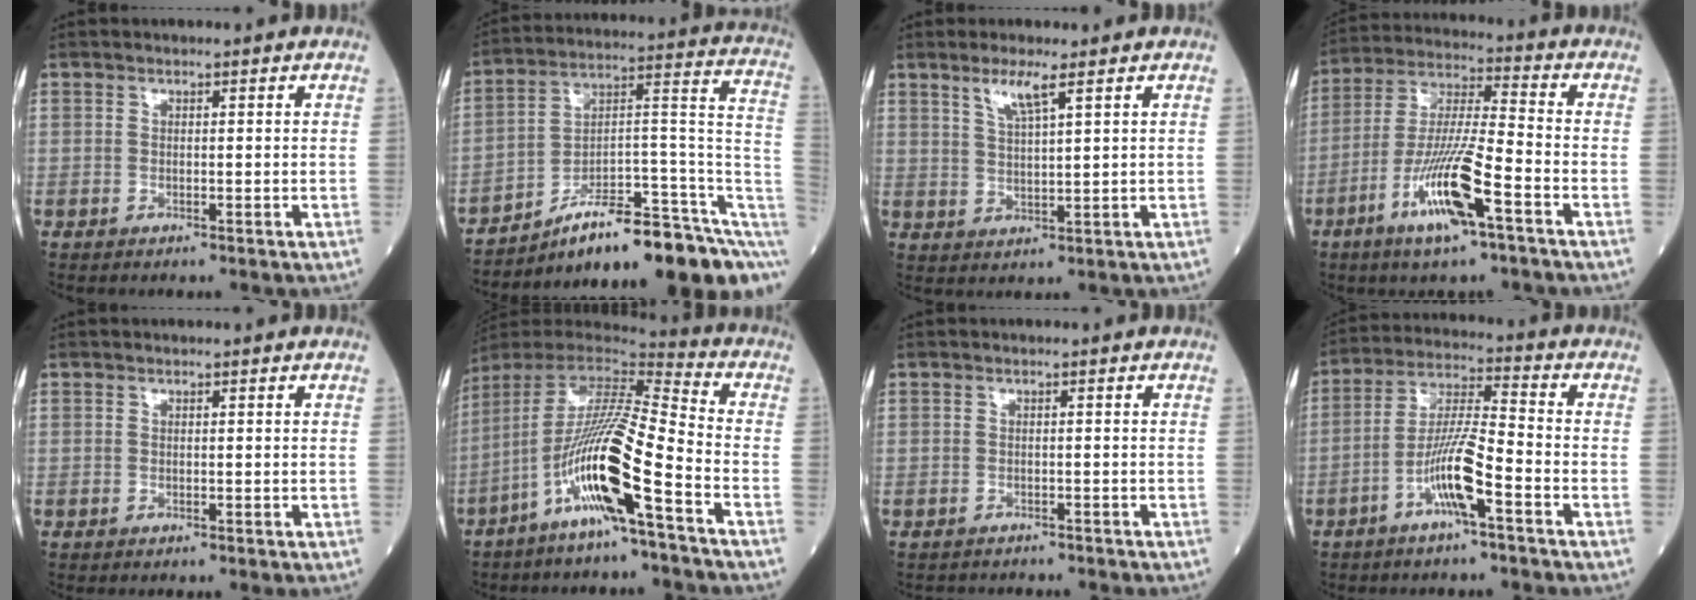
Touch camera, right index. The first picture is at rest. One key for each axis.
{"total": 18.9, "fx": -11.4, "fy": 3.0, "fz": 14.8, "tx": -0.149, "ty": 0.063, "tz": -0.173}
{"total": 4.2, "fx": 2.6, "fy": 0.0, "fz": 3.3, "tx": -0.067, "ty": -0.003, "tz": 0.053}
{"total": 13.2, "fx": -6.3, "fy": 1.1, "fz": 11.5, "tx": -0.228, "ty": -0.012, "tz": -0.118}
{"total": 0.0}
{"total": 15.9, "fx": -7.2, "fy": -0.1, "fz": 14.1, "tx": -0.279, "ty": -0.015, "tz": -0.143}
{"total": 1.4, "fx": -1.3, "fy": 0.7, "fz": 0.1, "tx": -0.009, "ty": 0.002, "tz": -0.018}
{"total": 9.0, "fx": -4.3, "fy": 0.5, "fz": 7.9, "tx": -0.156, "ty": 0.007, "tz": -0.084}